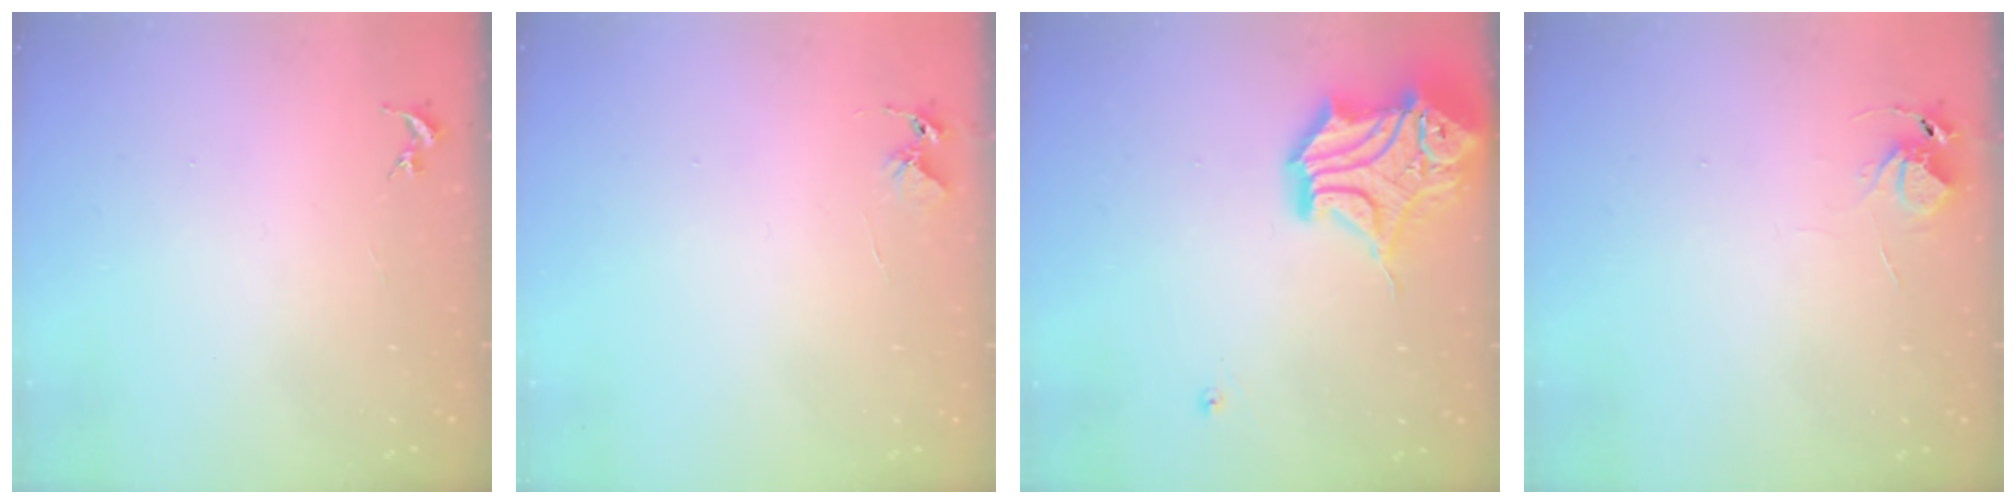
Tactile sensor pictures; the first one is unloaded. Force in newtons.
{"total": 4.9, "press": 4.9, "slide": 0.3}
{"total": 19.9, "press": 19.7, "slide": 3.3}
{"total": 5.7, "press": 5.7, "slide": 0.3}